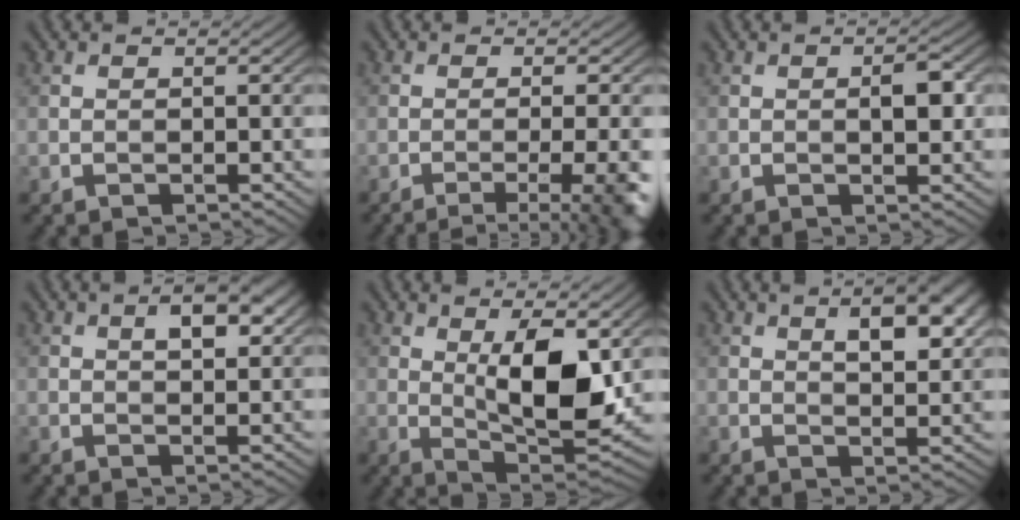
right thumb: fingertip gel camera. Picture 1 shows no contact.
{"total": 8.5, "force": [-3.3, 2.3, 7.5], "torque": [-0.082, -0.001, -0.037]}
{"total": 2.6, "force": [0.2, 1.0, 2.4], "torque": [-0.035, 0.001, -0.001]}
{"total": 4.8, "force": [1.9, 2.1, 3.8], "torque": [-0.061, 0.005, 0.028]}
{"total": 11.3, "force": [2.0, 4.4, 10.2], "torque": [-0.171, -0.010, 0.038]}
{"total": 7.6, "force": [3.2, 3.2, 6.2], "torque": [-0.086, 0.010, 0.045]}